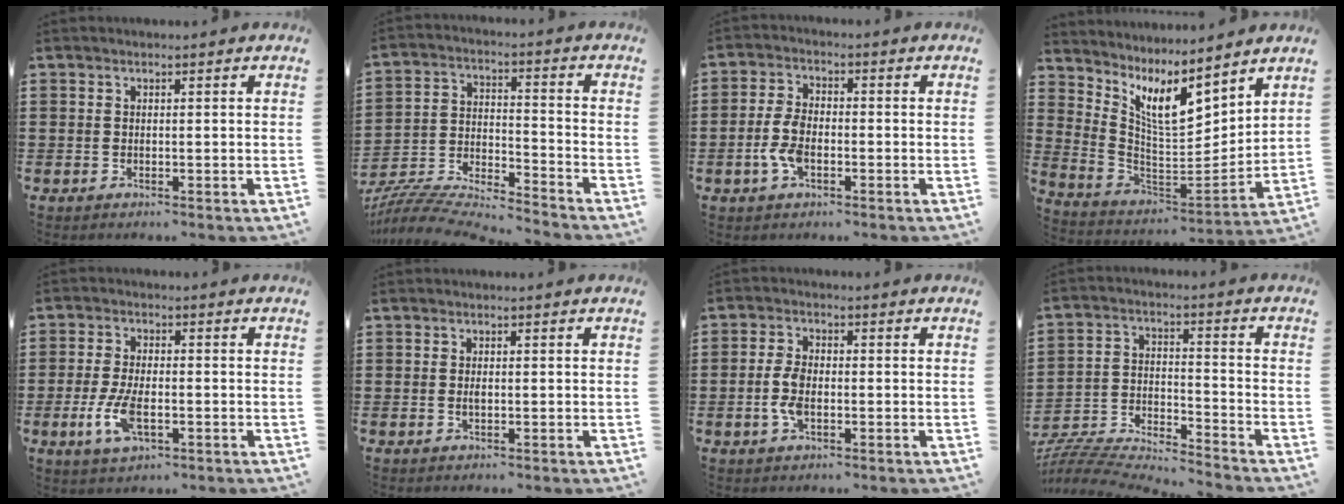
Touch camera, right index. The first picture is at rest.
{"total": 6.4, "force": [-6.2, 0.6, 1.4], "torque": [-0.044, -0.012, -0.129]}
{"total": 5.1, "force": [-1.6, 2.7, 4.0], "torque": [-0.096, -0.002, -0.035]}
{"total": 8.2, "force": [6.0, 2.4, 5.0], "torque": [-0.119, -0.039, 0.107]}
{"total": 6.4, "force": [-2.0, 2.8, 5.4], "torque": [-0.131, -0.010, -0.042]}
{"total": 1.1, "force": [-0.1, 0.4, 1.0], "torque": [-0.019, 0.000, -0.003]}
{"total": 4.3, "force": [-1.0, 2.2, 3.6], "torque": [-0.092, -0.006, -0.026]}
{"total": 6.1, "force": [-6.0, 0.2, 0.7], "torque": [-0.029, -0.008, -0.128]}